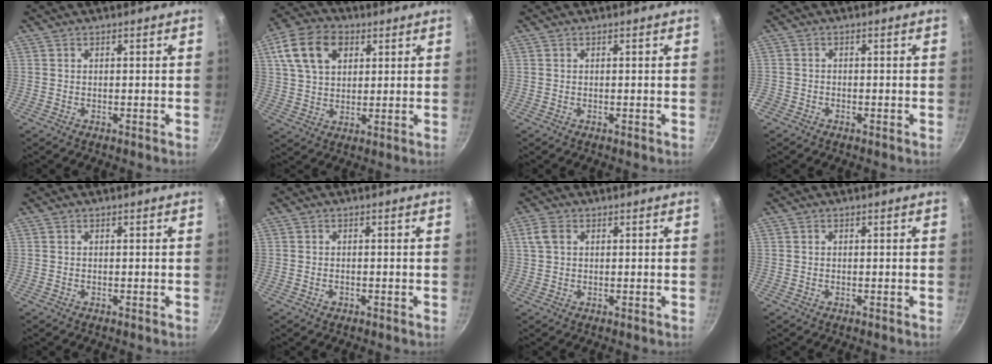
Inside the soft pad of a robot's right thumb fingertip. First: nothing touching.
{"total": 12.8, "force": [4.8, 8.8, 8.0], "torque": [-0.133, 0.005, 0.080]}
{"total": 0.0}
{"total": 2.0, "force": [-1.5, 1.3, 0.5], "torque": [-0.019, 0.004, -0.032]}
{"total": 0.0}
{"total": 0.9, "force": [-0.5, 0.7, 0.4], "torque": [-0.005, 0.001, -0.007]}
{"total": 3.4, "force": [1.0, 2.4, 2.2], "torque": [-0.043, 0.006, 0.018]}
{"total": 0.0}